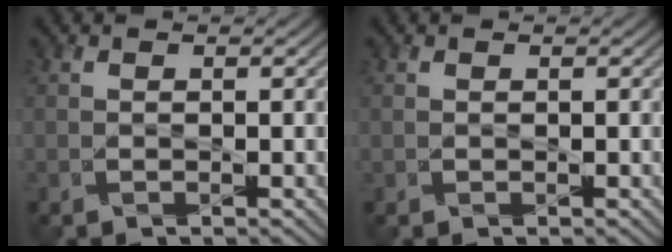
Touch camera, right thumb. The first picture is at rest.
{"total": 0.0}